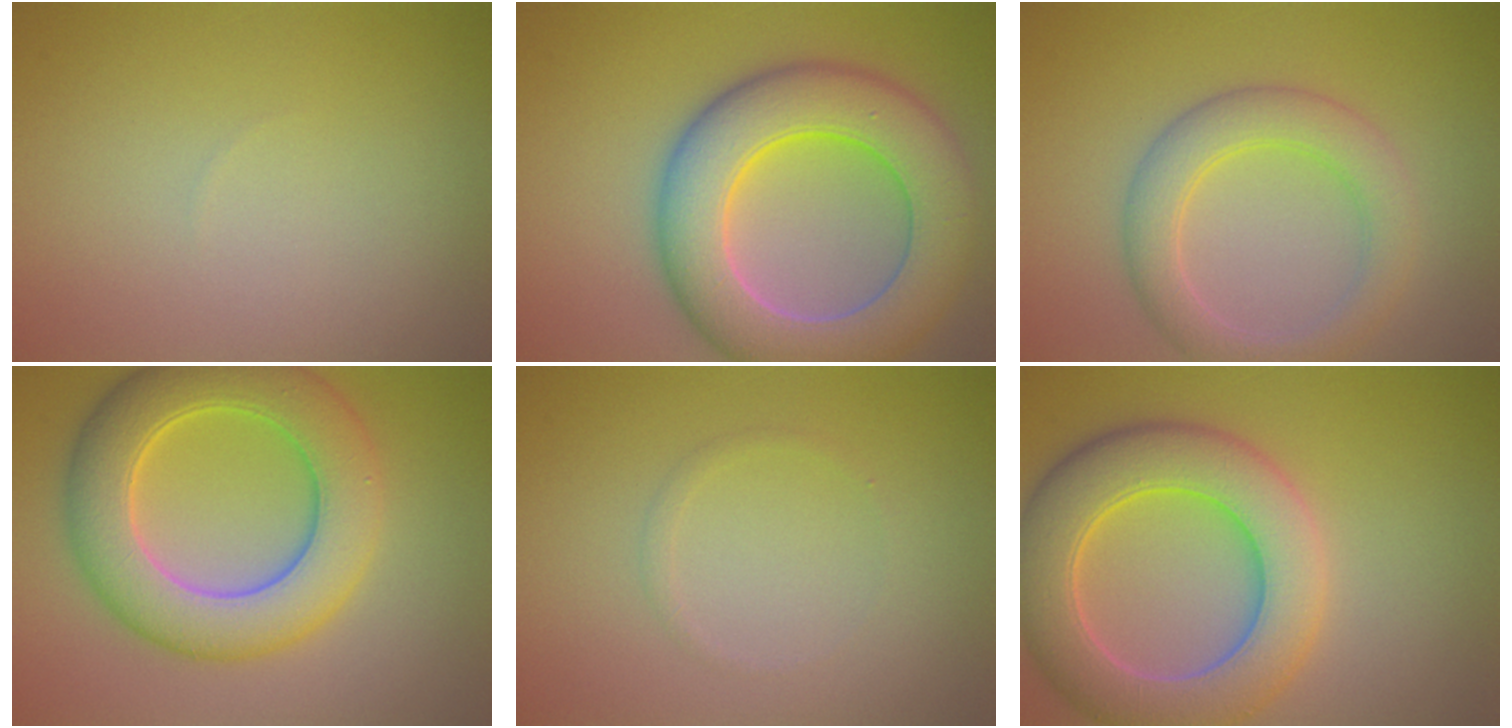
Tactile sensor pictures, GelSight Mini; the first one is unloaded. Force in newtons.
{"total": 10.4, "press": 10.4, "slide": 0.6}
{"total": 4.5, "press": 4.5, "slide": 0.1}
{"total": 8.7, "press": 8.7, "slide": 0.3}
{"total": 0.6, "press": 0.6, "slide": 0.0}
{"total": 8.9, "press": 8.8, "slide": 0.4}